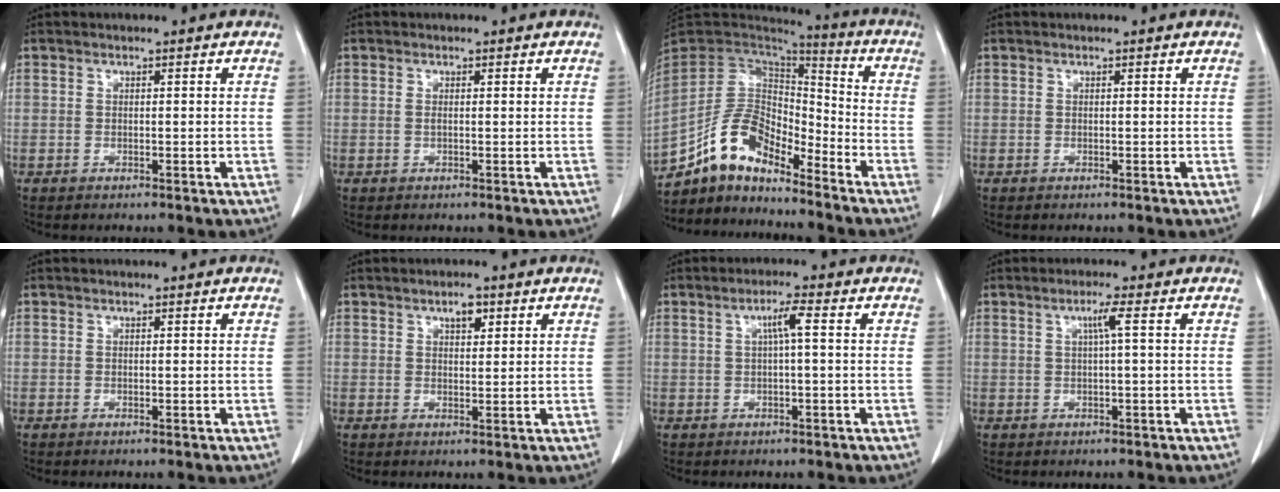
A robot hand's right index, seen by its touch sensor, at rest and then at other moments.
{"total": 0.5, "force": [0.1, 0.1, 0.5], "torque": [-0.015, -0.002, 0.002]}
{"total": 12.4, "force": [-10.1, 4.5, 5.6], "torque": [-0.108, 0.040, -0.191]}
{"total": 0.0}
{"total": 0.0}
{"total": 2.5, "force": [1.4, 1.0, 1.8], "torque": [-0.029, -0.001, 0.023]}
{"total": 3.0, "force": [0.6, 0.0, 2.9], "torque": [-0.054, 0.007, 0.011]}
{"total": 2.3, "force": [0.5, -0.5, 2.2], "torque": [-0.042, 0.002, 0.011]}